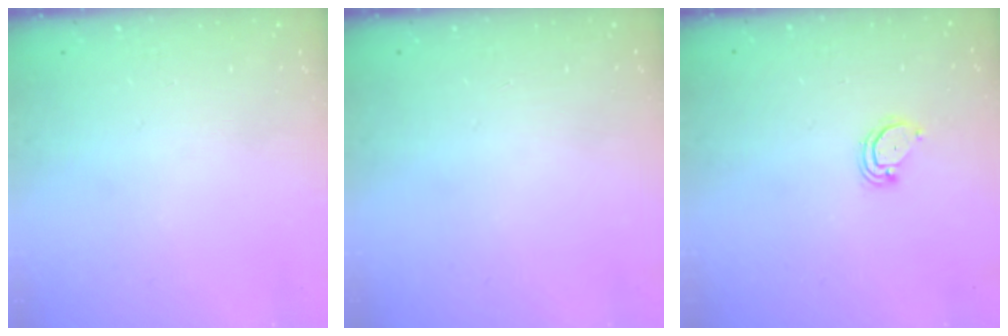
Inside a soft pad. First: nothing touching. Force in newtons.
{"total": 0.0}
{"total": 3.0, "press": 3.0, "slide": 0.2}